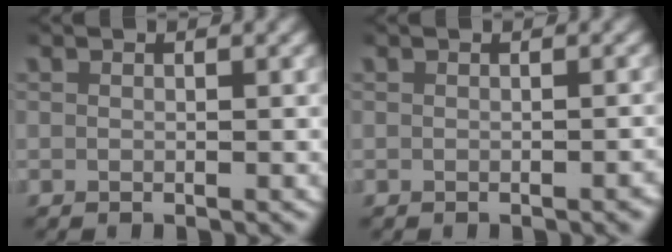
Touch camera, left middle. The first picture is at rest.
{"total": 0.6, "force": [-0.4, -0.1, 0.4], "torque": [-0.002, 0.005, -0.009]}